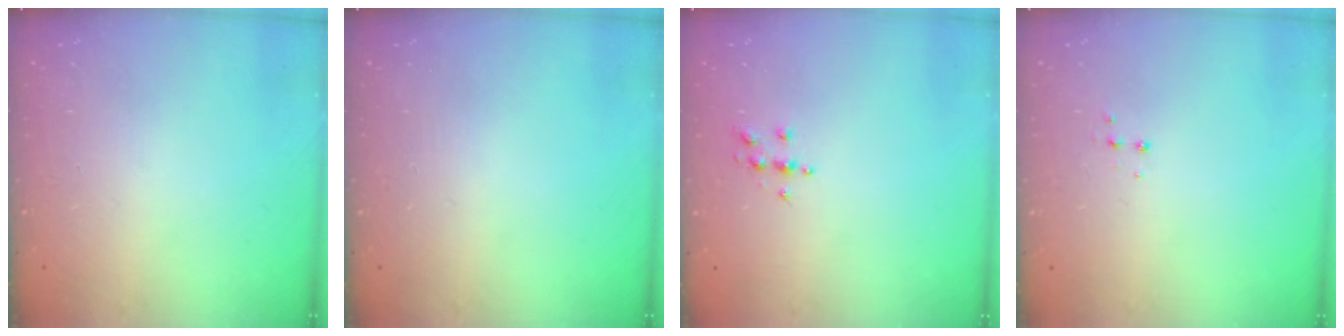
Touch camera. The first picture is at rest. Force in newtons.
{"total": 0.0}
{"total": 4.0, "press": 3.9, "slide": 0.6}
{"total": 3.3, "press": 3.2, "slide": 0.4}